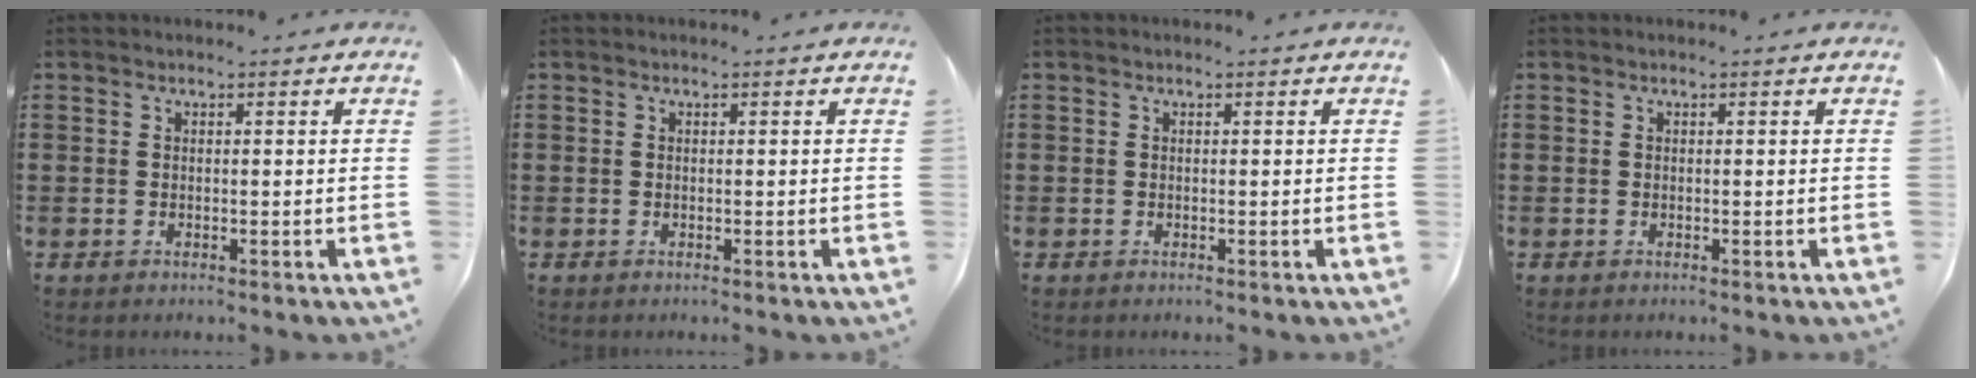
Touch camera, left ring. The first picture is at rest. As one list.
[{"total": 0.0}, {"total": 0.0}, {"total": 0.0}]